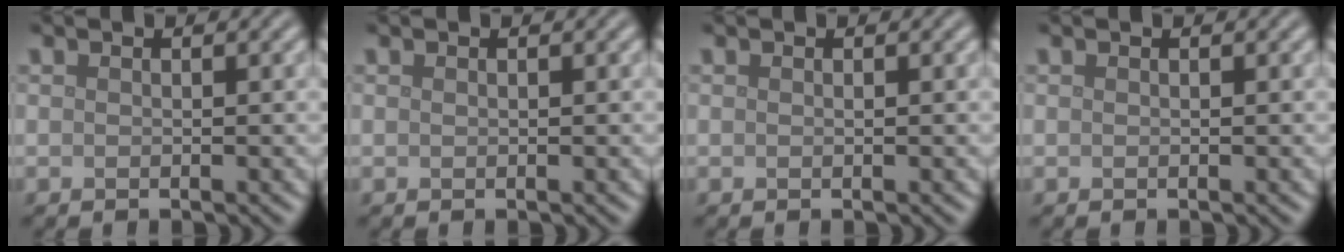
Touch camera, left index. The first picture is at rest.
{"total": 0.0}
{"total": 0.0}
{"total": 0.0}